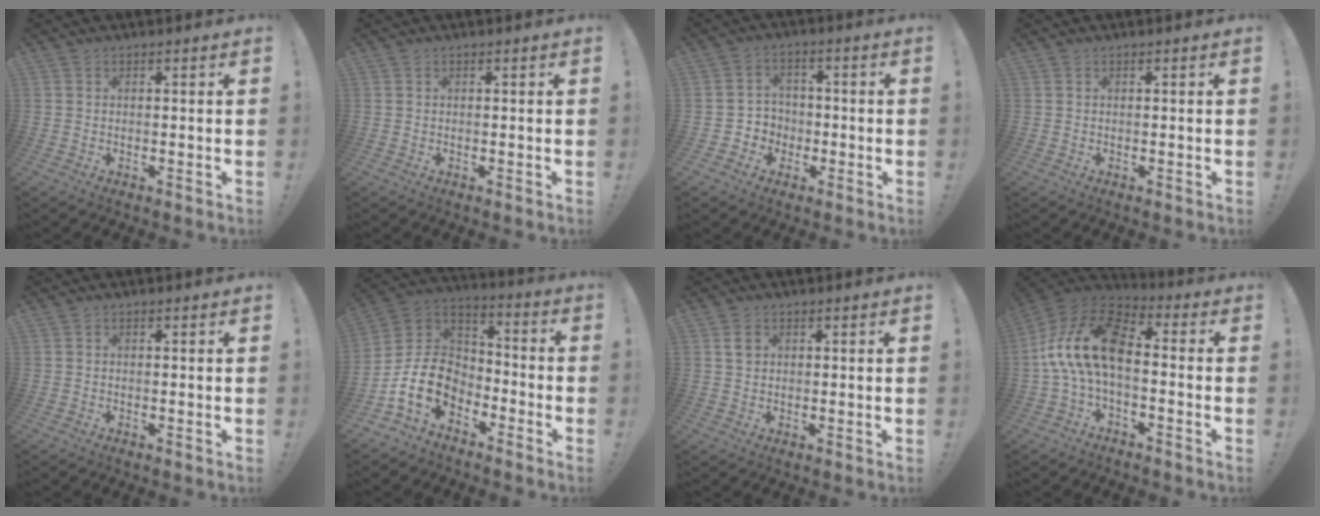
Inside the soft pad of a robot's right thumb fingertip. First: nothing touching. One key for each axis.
{"total": 0.0}
{"total": 5.0, "fx": -1.1, "fy": 4.8, "fz": 0.8, "tx": -0.018, "ty": 0.009, "tz": -0.020}
{"total": 0.0}
{"total": 0.0}
{"total": 15.0, "fx": -6.9, "fy": 10.4, "fz": 8.3, "tx": -0.159, "ty": 0.030, "tz": -0.119}
{"total": 2.4, "fx": 0.9, "fy": 1.9, "fz": 1.0, "tx": -0.004, "ty": -0.002, "tz": 0.013}
{"total": 17.0, "fx": 0.6, "fy": 9.2, "fz": 14.3, "tx": -0.277, "ty": 0.019, "tz": 0.020}